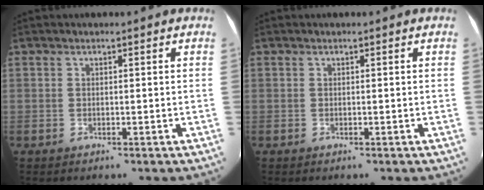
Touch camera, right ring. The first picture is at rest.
{"total": 0.0}